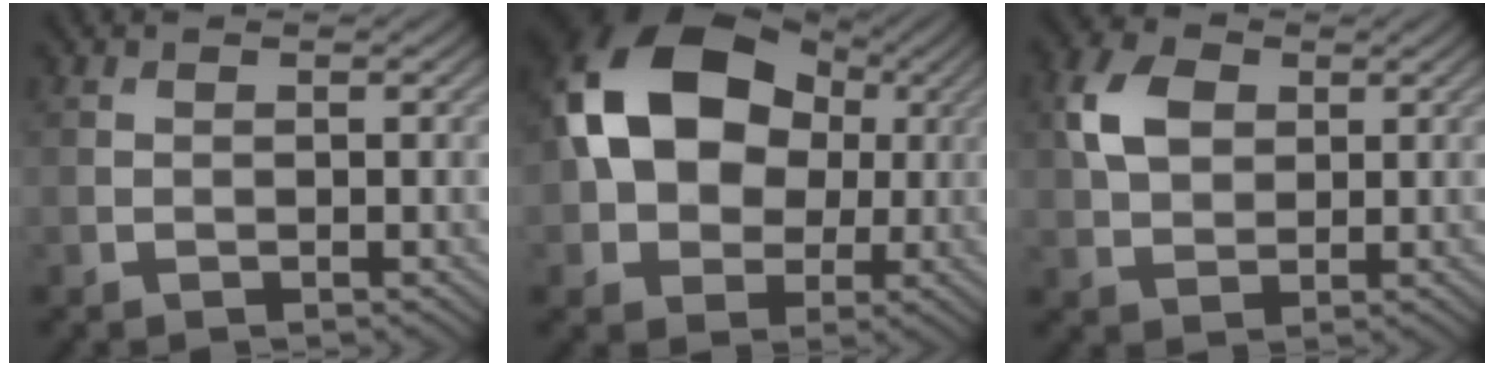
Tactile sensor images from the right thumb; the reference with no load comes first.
{"total": 15.8, "force": [2.4, 11.8, 10.3], "torque": [-0.187, 0.013, 0.033]}
{"total": 5.8, "force": [1.7, 4.1, 3.7], "torque": [-0.090, 0.011, 0.029]}